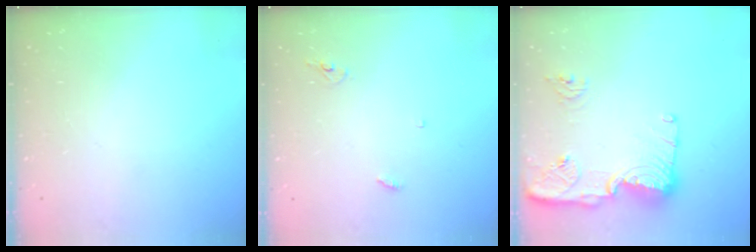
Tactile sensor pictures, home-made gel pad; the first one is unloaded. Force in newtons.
{"total": 2.9, "press": 2.9, "slide": 0.2}
{"total": 14.8, "press": 14.7, "slide": 1.5}